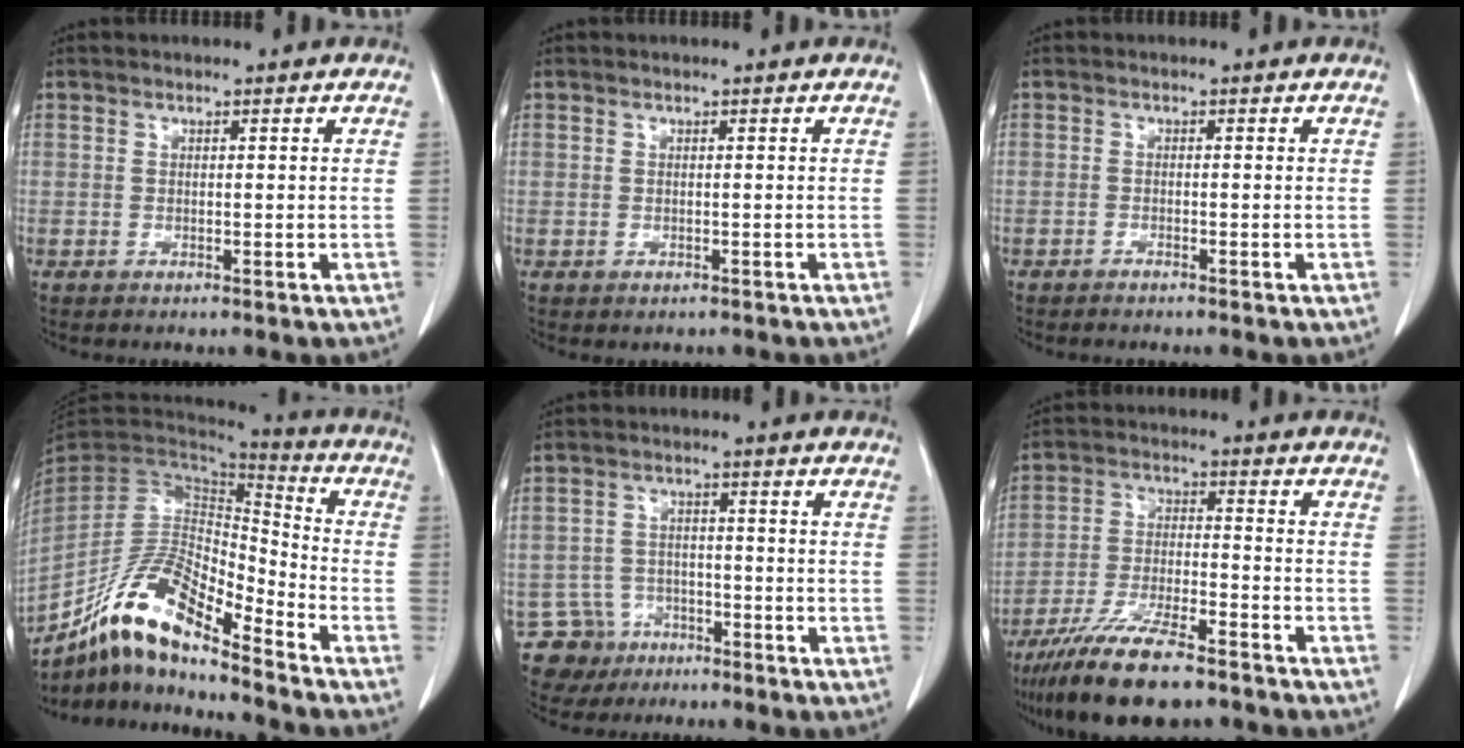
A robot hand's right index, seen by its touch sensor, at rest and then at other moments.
{"total": 0.8, "force": [-0.4, 0.8, 0.0], "torque": [-0.005, 0.005, -0.003]}
{"total": 1.0, "force": [-0.9, 0.1, 0.4], "torque": [-0.011, -0.002, -0.013]}
{"total": 15.8, "force": [-11.6, 3.6, 10.1], "torque": [-0.190, 0.012, -0.212]}
{"total": 5.7, "force": [-3.9, 4.3, -0.3], "torque": [0.008, 0.006, -0.066]}
{"total": 13.8, "force": [-10.8, 2.6, 8.3], "torque": [-0.157, -0.029, -0.188]}